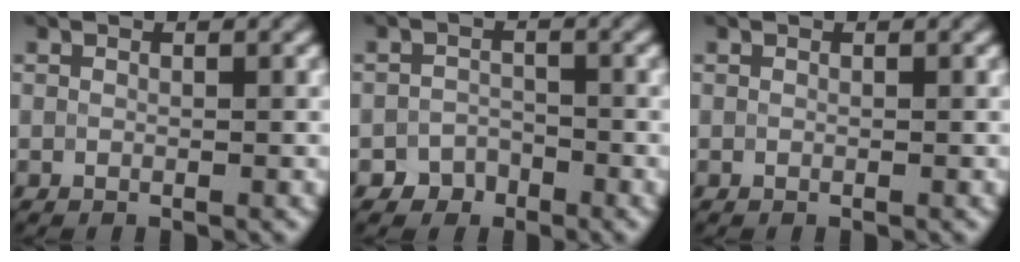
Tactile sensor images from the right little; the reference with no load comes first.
{"total": 2.0, "force": [-1.5, 1.4, 0.1], "torque": [0.010, 0.005, -0.031]}
{"total": 0.0}